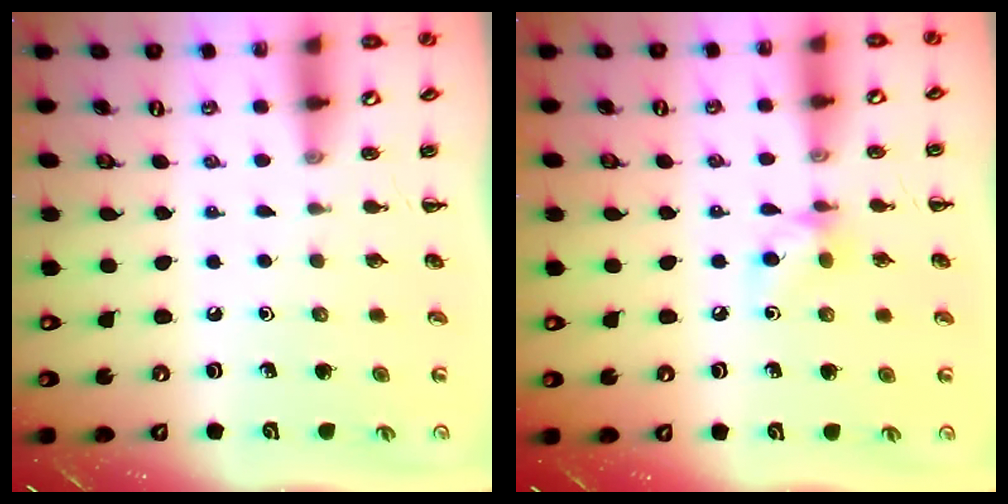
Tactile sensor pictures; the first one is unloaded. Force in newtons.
{"total": 5.8, "press": 5.7, "slide": 0.6}